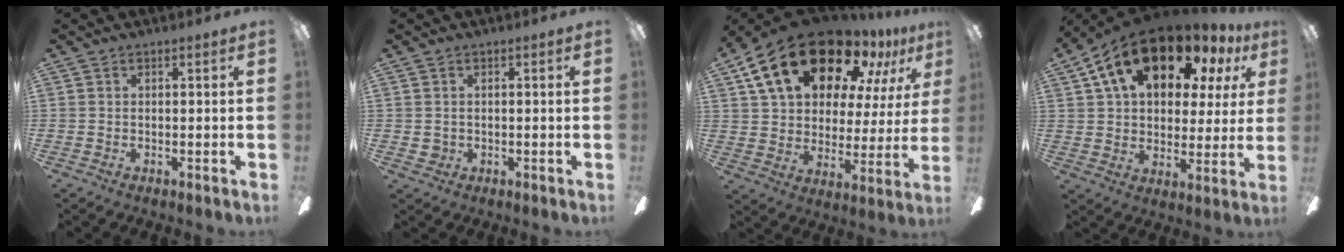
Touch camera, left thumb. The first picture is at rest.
{"total": 1.7, "force": [0.4, 1.6, 0.3], "torque": [-0.009, 0.003, 0.007]}
{"total": 24.6, "force": [16.5, 12.6, 13.3], "torque": [-0.236, -0.092, 0.290]}
{"total": 18.7, "force": [11.7, 9.9, 10.6], "torque": [-0.187, -0.053, 0.205]}